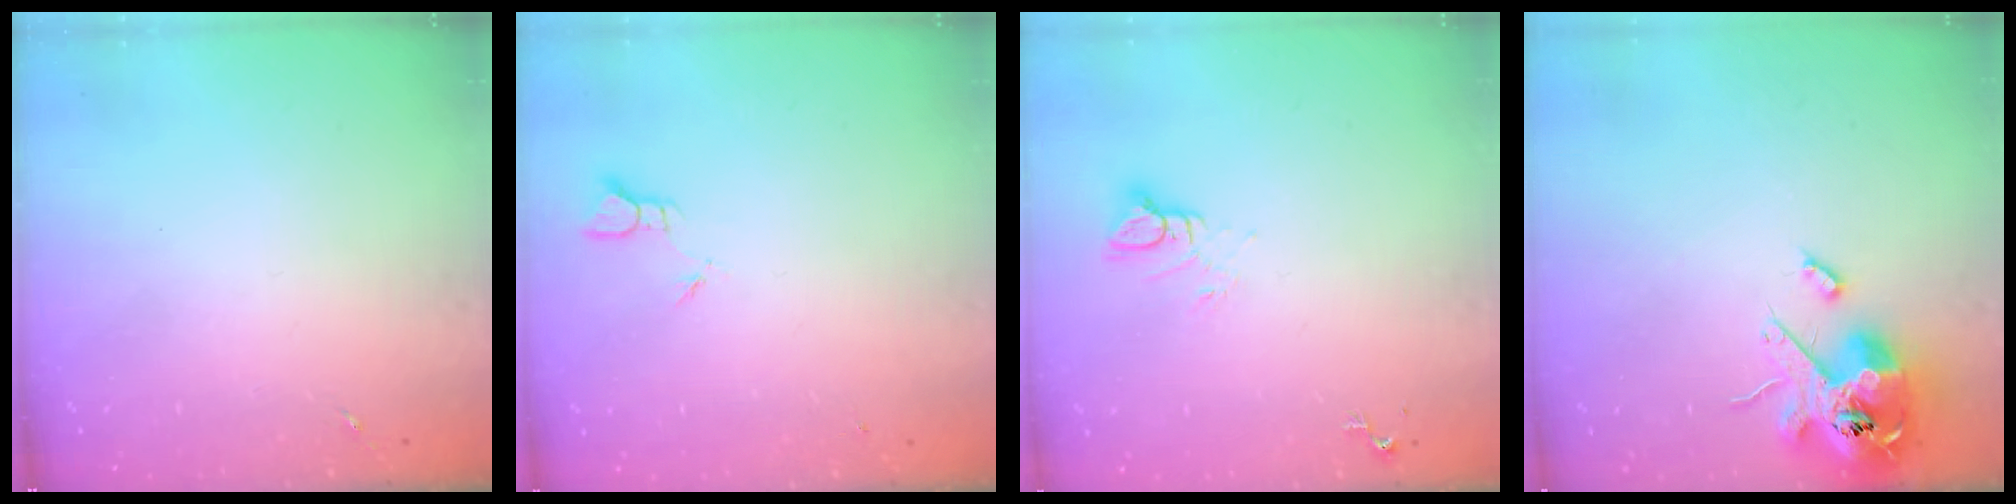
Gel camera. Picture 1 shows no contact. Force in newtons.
{"total": 1.9, "press": 1.9, "slide": 0.1}
{"total": 5.6, "press": 5.6, "slide": 0.4}
{"total": 14.9, "press": 14.7, "slide": 2.6}